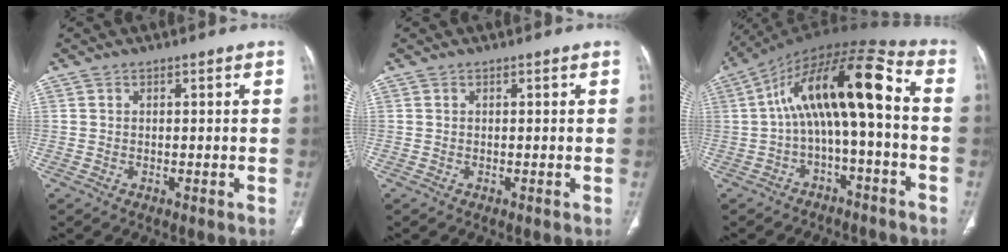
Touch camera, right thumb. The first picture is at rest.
{"total": 0.0}
{"total": 16.4, "force": [-0.7, 5.4, 15.5], "torque": [-0.257, 0.077, -0.016]}